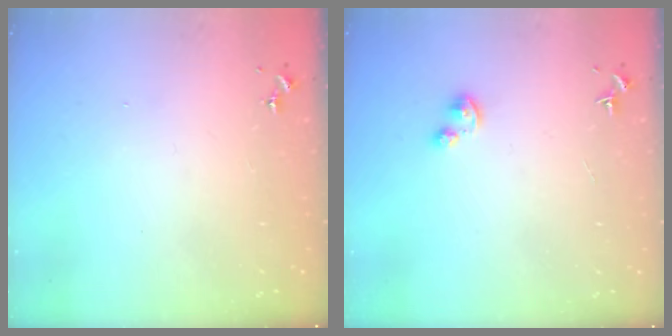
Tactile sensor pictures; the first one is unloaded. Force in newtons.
{"total": 3.2, "press": 3.2, "slide": 0.3}